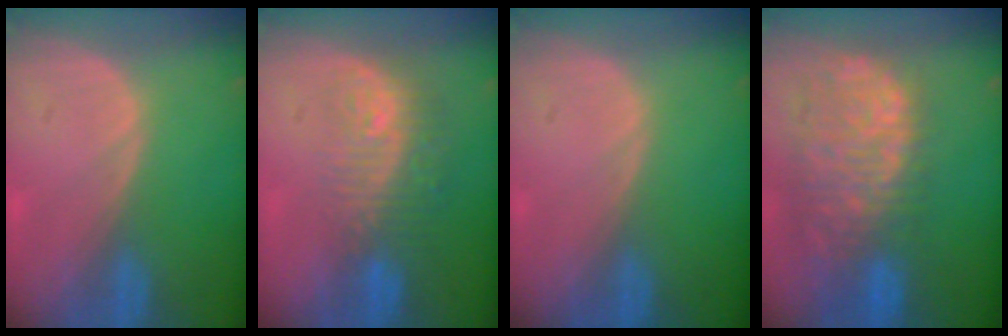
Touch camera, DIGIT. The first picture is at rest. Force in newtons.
{"total": 9.6, "press": 8.0, "slide": 5.4}
{"total": 0.0}
{"total": 12.5, "press": 10.2, "slide": 7.1}